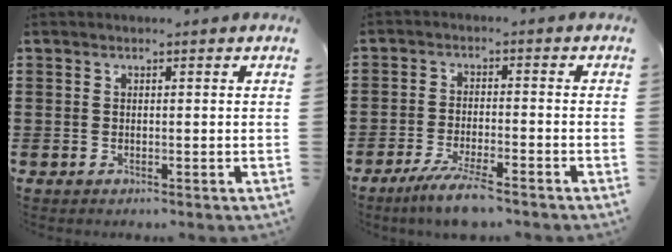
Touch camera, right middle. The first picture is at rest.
{"total": 5.6, "force": [-4.5, 0.4, 3.3], "torque": [-0.071, -0.013, -0.085]}